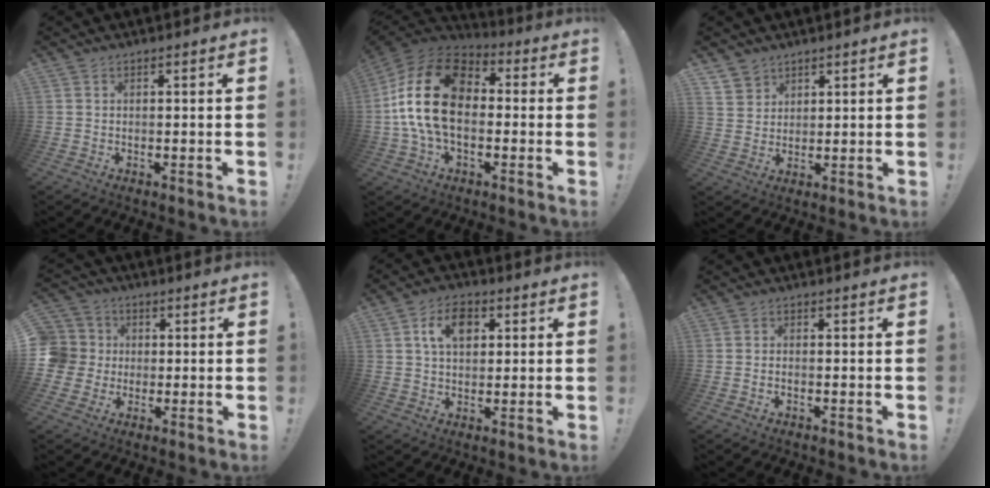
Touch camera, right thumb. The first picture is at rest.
{"total": 21.6, "force": [1.0, 13.7, 16.7], "torque": [-0.318, 0.023, 0.026]}
{"total": 4.5, "force": [3.4, 2.9, 0.0], "torque": [0.003, -0.028, 0.065]}
{"total": 7.9, "force": [-0.2, 7.6, 2.2], "torque": [-0.053, 0.010, 0.000]}
{"total": 9.0, "force": [2.8, 6.2, 6.0], "torque": [-0.087, 0.007, 0.050]}
{"total": 0.9, "force": [-0.7, 0.2, 0.6], "torque": [-0.017, 0.003, -0.010]}